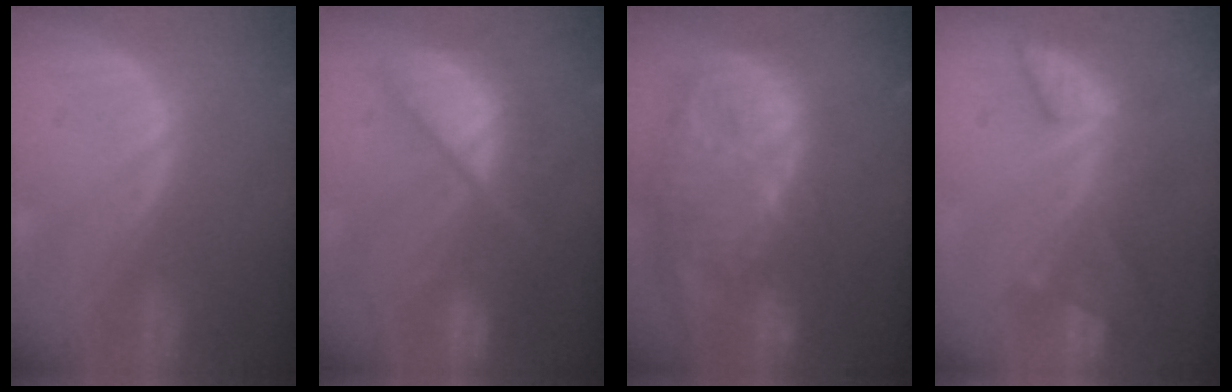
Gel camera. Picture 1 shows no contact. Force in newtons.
{"total": 9.0, "press": 9.0, "slide": 0.9}
{"total": 14.4, "press": 12.5, "slide": 7.0}
{"total": 8.5, "press": 7.3, "slide": 4.3}